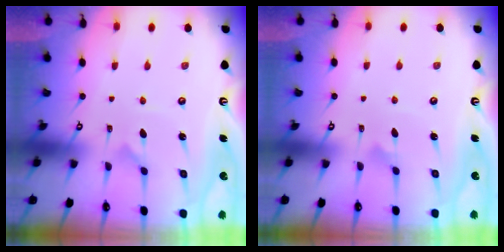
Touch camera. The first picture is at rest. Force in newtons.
{"total": 2.4, "press": 2.4, "slide": 0.1}